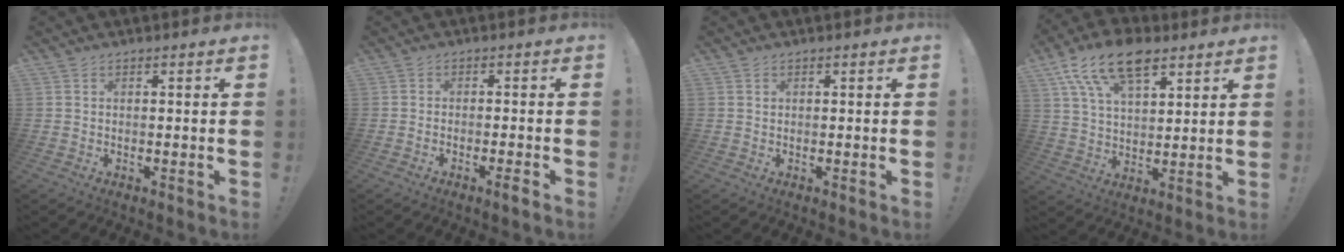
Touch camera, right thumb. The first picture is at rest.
{"total": 2.9, "force": [-2.0, -0.1, 2.1], "torque": [-0.037, 0.005, -0.033]}
{"total": 0.6, "force": [0.2, 0.6, 0.1], "torque": [-0.002, 0.001, 0.004]}
{"total": 16.1, "force": [9.4, 8.1, 10.3], "torque": [-0.189, -0.043, 0.169]}